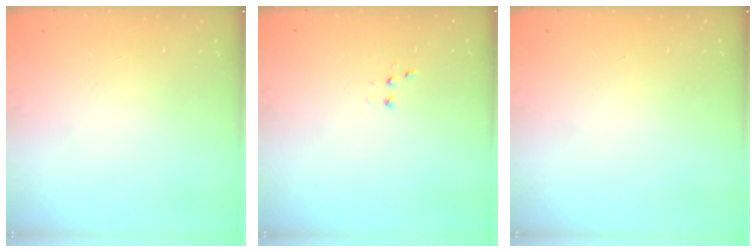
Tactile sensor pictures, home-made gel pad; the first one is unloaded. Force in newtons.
{"total": 2.8, "press": 2.7, "slide": 0.7}
{"total": 0.0}